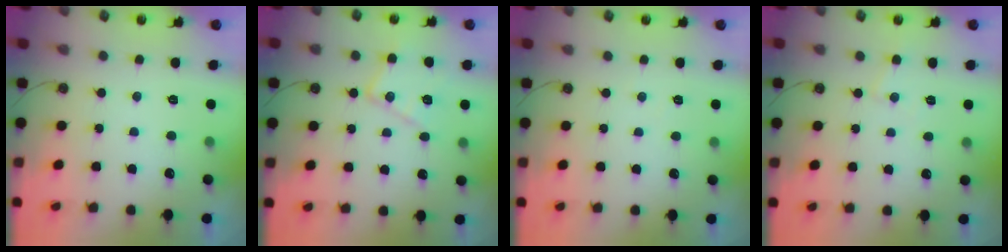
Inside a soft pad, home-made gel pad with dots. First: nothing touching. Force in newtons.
{"total": 13.4, "press": 13.4, "slide": 1.0}
{"total": 3.1, "press": 3.0, "slide": 0.5}
{"total": 4.4, "press": 4.3, "slide": 0.6}